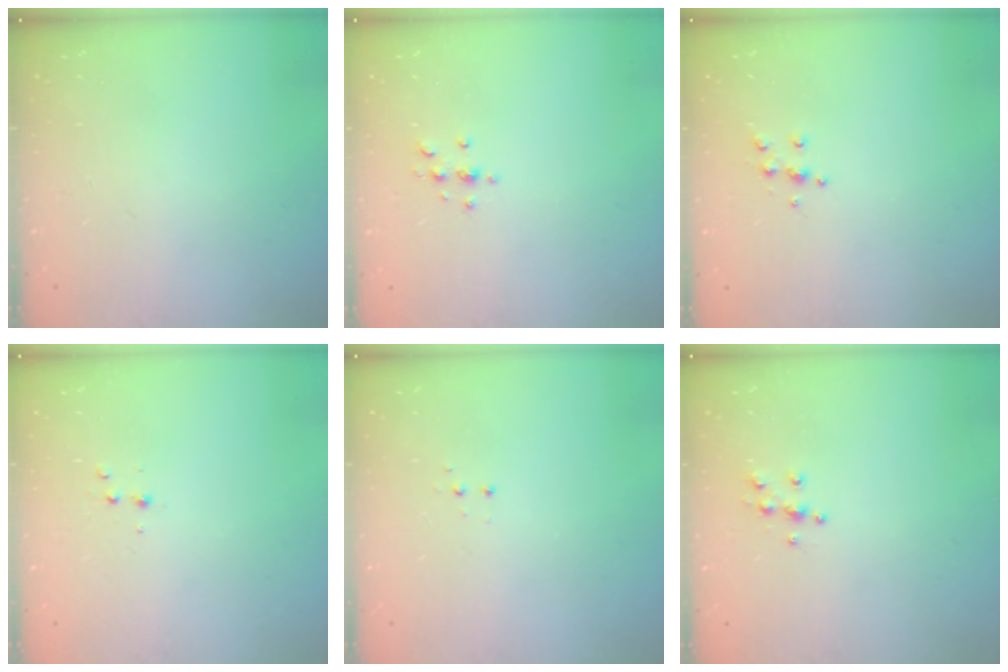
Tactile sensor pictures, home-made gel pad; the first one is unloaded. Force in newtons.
{"total": 3.4, "press": 3.4, "slide": 0.4}
{"total": 4.7, "press": 4.6, "slide": 0.5}
{"total": 2.9, "press": 2.7, "slide": 1.1}
{"total": 3.4, "press": 3.3, "slide": 0.7}
{"total": 5.6, "press": 5.6, "slide": 0.6}